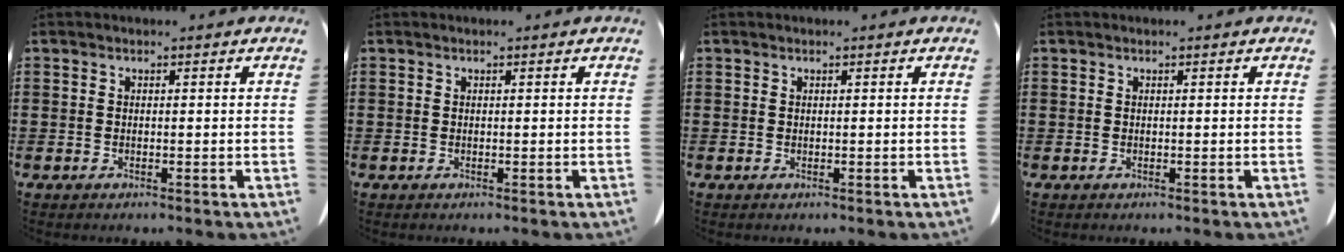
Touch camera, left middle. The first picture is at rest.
{"total": 0.0}
{"total": 0.0}
{"total": 0.0}